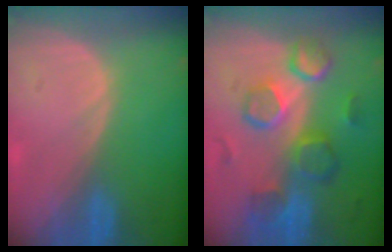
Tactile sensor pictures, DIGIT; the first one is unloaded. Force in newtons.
{"total": 10.3, "press": 9.1, "slide": 4.9}